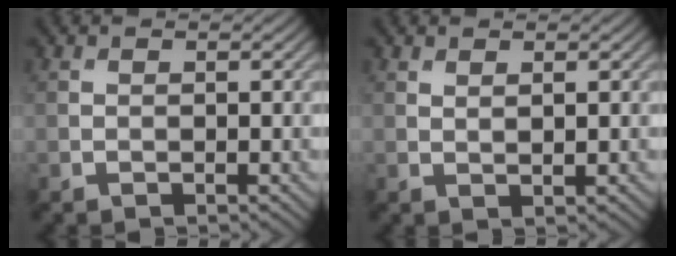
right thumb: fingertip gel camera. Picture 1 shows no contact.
{"total": 0.7, "force": [0.6, 0.1, 0.5], "torque": [-0.010, 0.001, 0.012]}